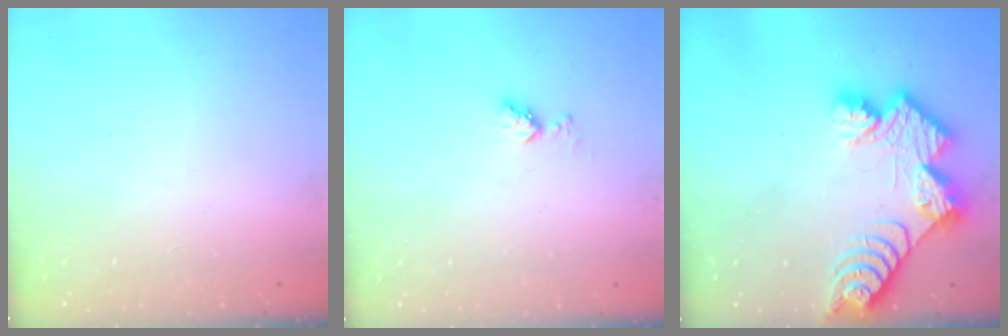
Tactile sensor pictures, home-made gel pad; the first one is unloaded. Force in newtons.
{"total": 3.7, "press": 3.7, "slide": 0.6}
{"total": 11.5, "press": 11.4, "slide": 1.0}